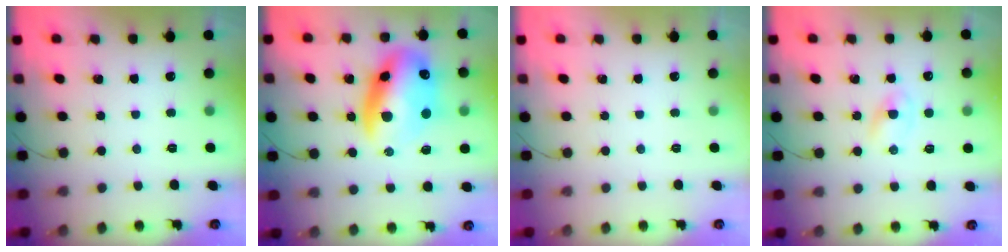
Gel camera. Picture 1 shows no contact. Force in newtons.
{"total": 17.3, "press": 16.9, "slide": 3.8}
{"total": 0.0}
{"total": 2.6, "press": 2.3, "slide": 1.1}